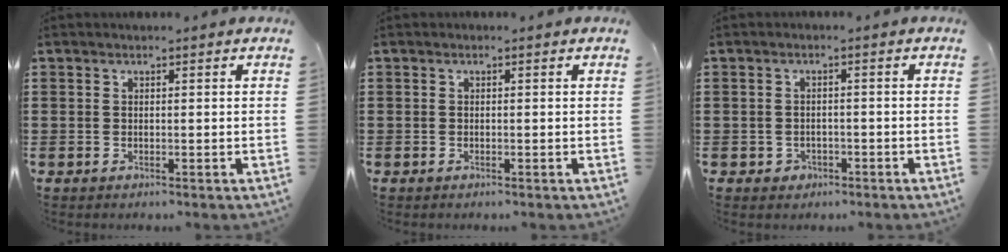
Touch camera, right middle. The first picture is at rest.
{"total": 0.0}
{"total": 1.2, "force": [-0.8, 0.9, 0.3], "torque": [-0.009, 0.000, -0.017]}